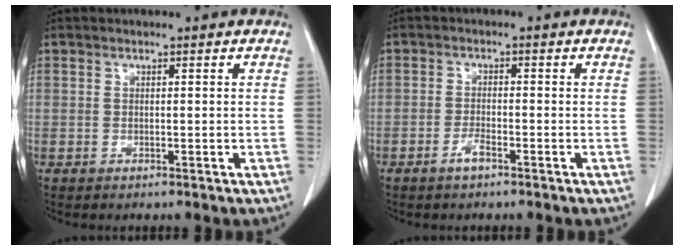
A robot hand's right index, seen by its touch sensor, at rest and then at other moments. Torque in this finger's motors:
{"motor_torque": [0.29, -0.07, 0.04, 0.03]}